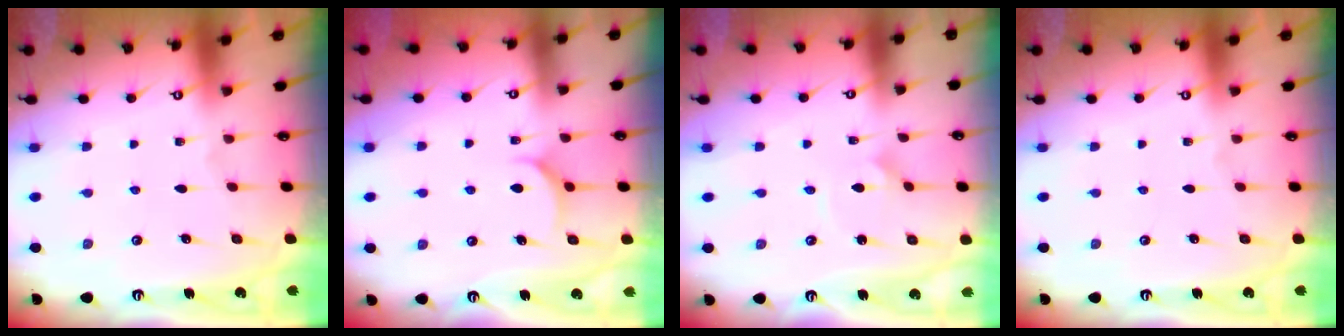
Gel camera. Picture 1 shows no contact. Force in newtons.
{"total": 6.7, "press": 6.7, "slide": 0.6}
{"total": 1.8, "press": 1.8, "slide": 0.1}
{"total": 0.0}